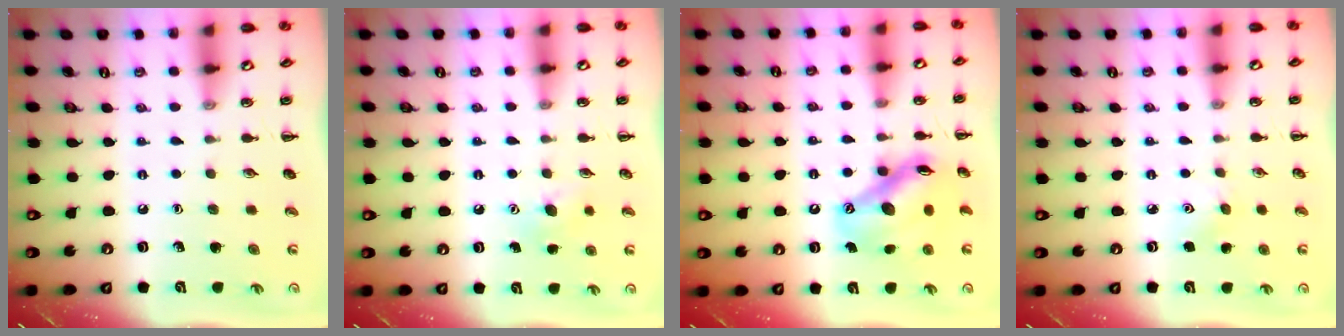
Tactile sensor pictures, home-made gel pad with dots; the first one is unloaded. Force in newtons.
{"total": 5.1, "press": 4.9, "slide": 1.4}
{"total": 12.8, "press": 12.4, "slide": 3.4}
{"total": 4.4, "press": 4.2, "slide": 1.2}